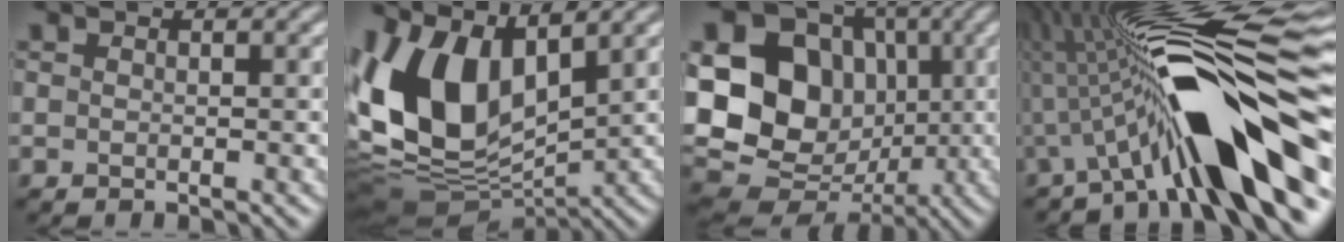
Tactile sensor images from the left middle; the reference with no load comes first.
{"total": 12.0, "force": [2.3, 7.6, 8.9], "torque": [-0.193, -0.006, 0.033]}
{"total": 19.3, "force": [1.3, 16.9, 9.2], "torque": [-0.207, 0.022, -0.003]}
{"total": 14.0, "force": [-3.5, 3.2, 13.1], "torque": [-0.197, 0.027, -0.060]}